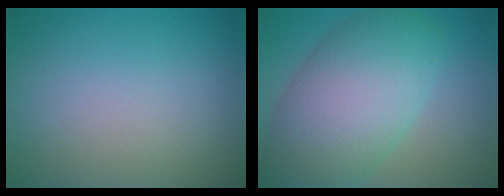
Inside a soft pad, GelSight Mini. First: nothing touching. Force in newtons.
{"total": 10.2, "press": 10.2, "slide": 0.3}